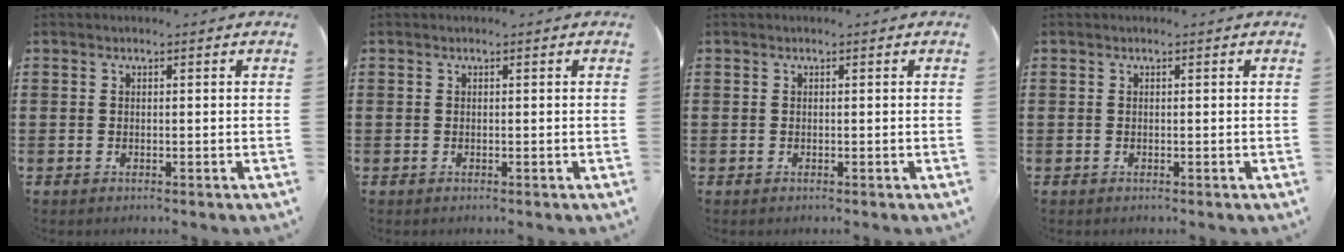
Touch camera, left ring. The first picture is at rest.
{"total": 0.0}
{"total": 0.0}
{"total": 0.0}